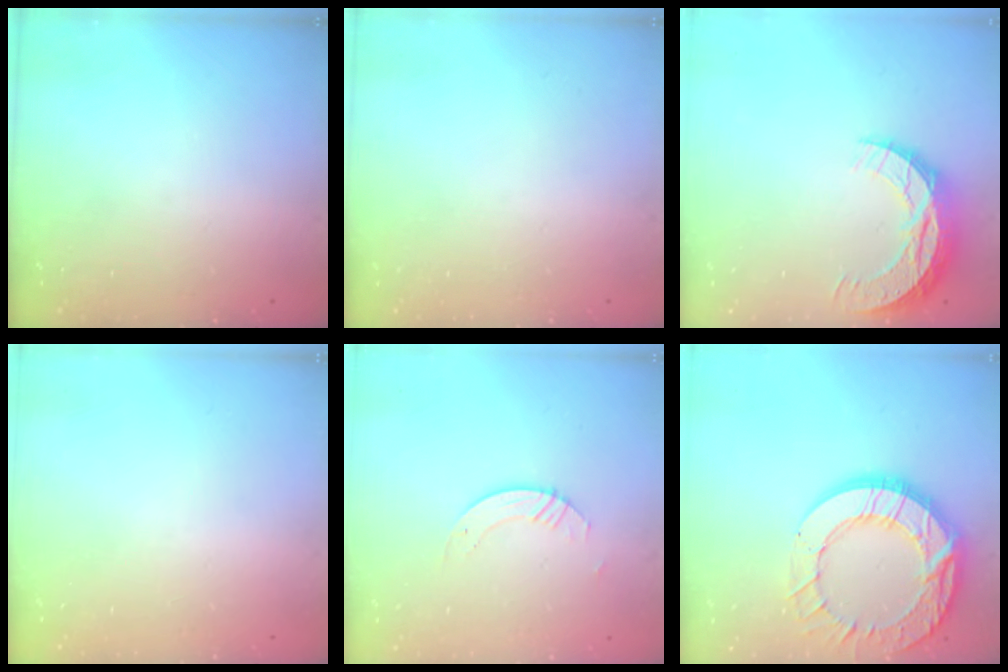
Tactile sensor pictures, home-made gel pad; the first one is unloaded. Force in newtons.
{"total": 0.0}
{"total": 10.4, "press": 10.4, "slide": 0.6}
{"total": 0.0}
{"total": 2.8, "press": 2.8, "slide": 0.2}
{"total": 22.1, "press": 22.0, "slide": 2.0}